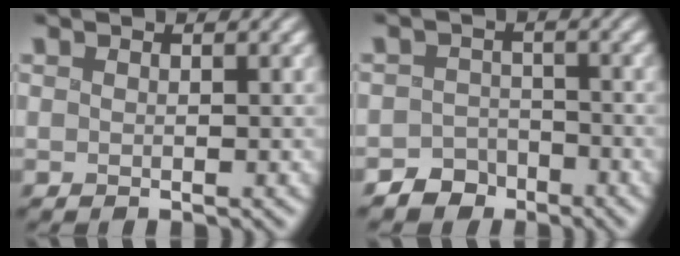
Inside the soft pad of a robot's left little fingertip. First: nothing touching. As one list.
[{"total": 3.2, "force": [-2.6, 1.9, -0.1], "torque": [0.021, 0.003, -0.050]}]